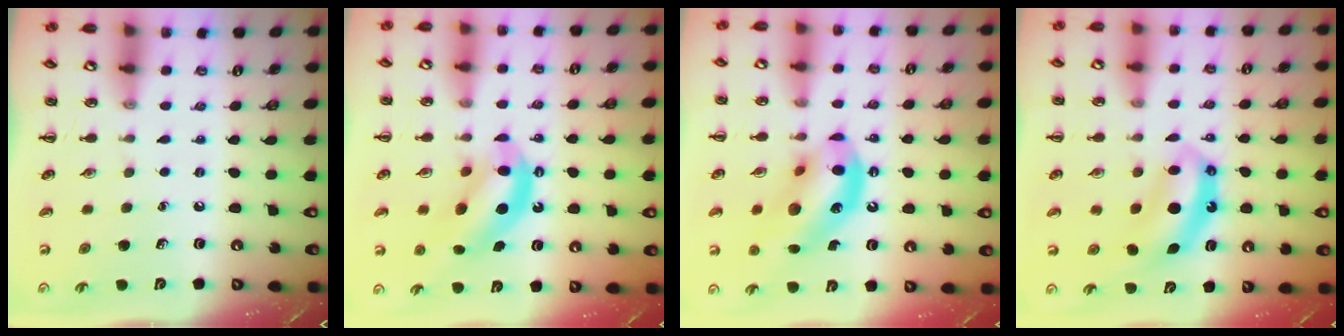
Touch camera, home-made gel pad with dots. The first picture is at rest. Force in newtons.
{"total": 10.5, "press": 10.1, "slide": 2.8}
{"total": 14.9, "press": 14.4, "slide": 3.9}
{"total": 7.2, "press": 7.2, "slide": 0.7}